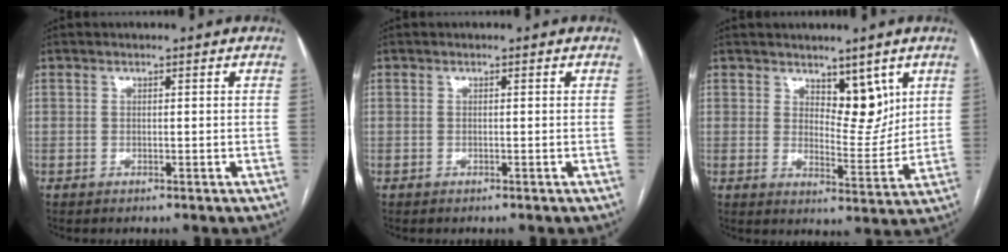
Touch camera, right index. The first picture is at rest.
{"total": 0.0}
{"total": 6.3, "force": [3.7, 2.9, 4.3], "torque": [-0.056, -0.010, 0.063]}